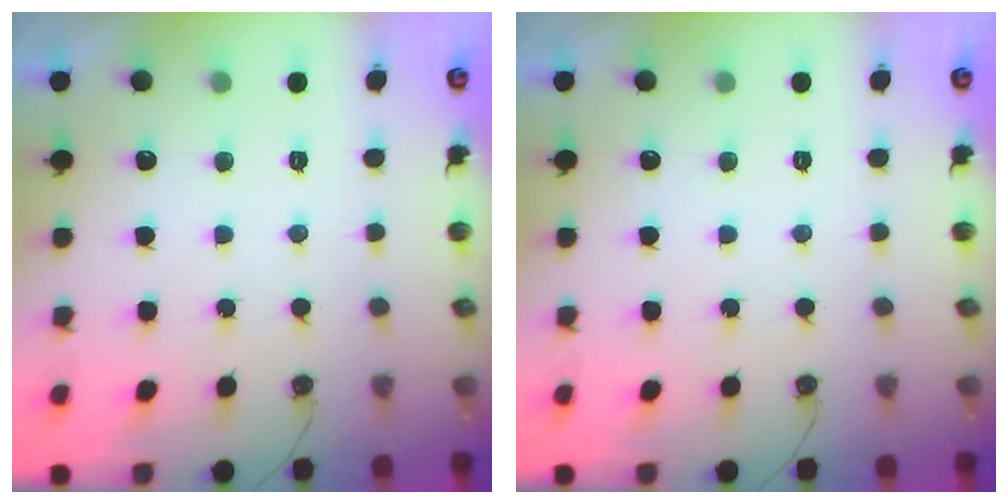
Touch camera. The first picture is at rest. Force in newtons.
{"total": 0.0}